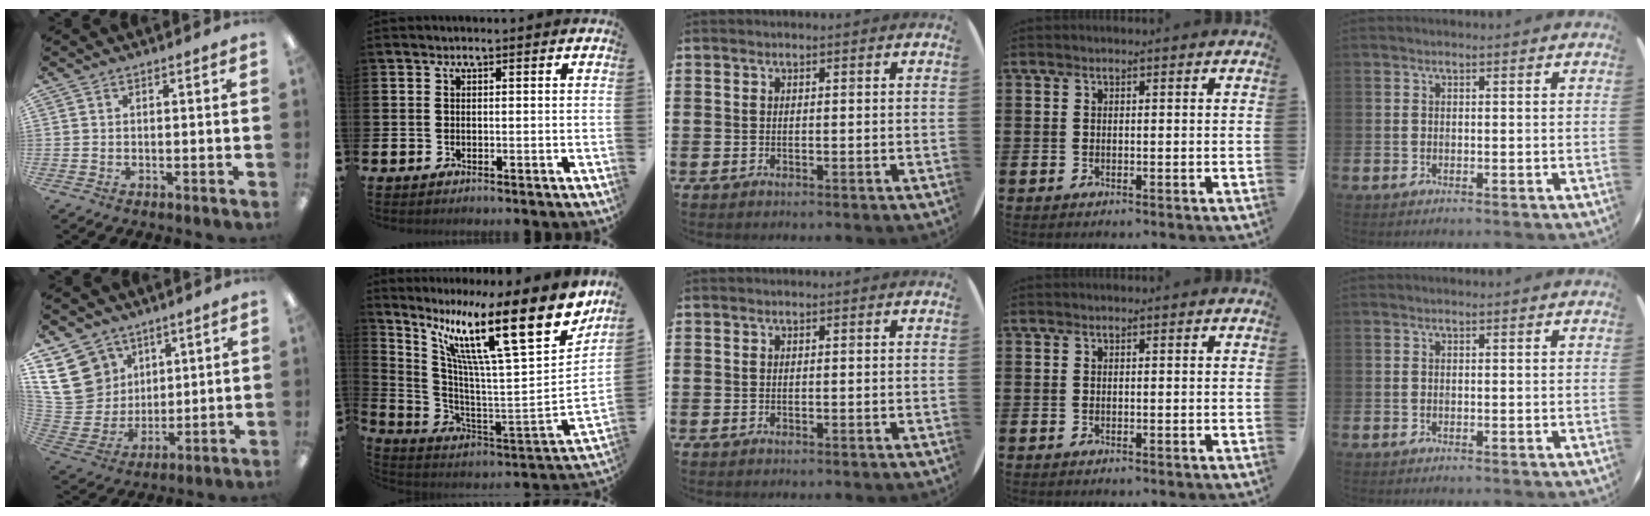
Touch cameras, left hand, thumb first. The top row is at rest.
{"thumb": {"total": 16.1, "force": [7.6, 12.8, 6.1], "torque": [-0.151, -0.037, 0.153]}, "index": {"total": 18.3, "force": [10.9, 4.0, 14.2], "torque": [-0.256, -0.081, 0.170]}}